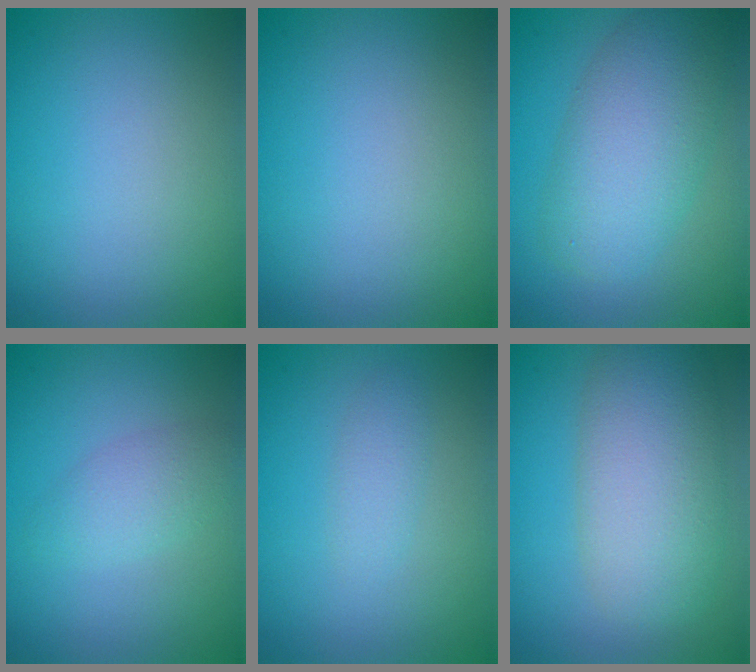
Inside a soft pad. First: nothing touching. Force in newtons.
{"total": 0.0}
{"total": 7.1, "press": 7.1, "slide": 0.2}
{"total": 2.4, "press": 2.4, "slide": 0.0}
{"total": 1.5, "press": 1.5, "slide": 0.0}
{"total": 7.5, "press": 7.4, "slide": 0.7}